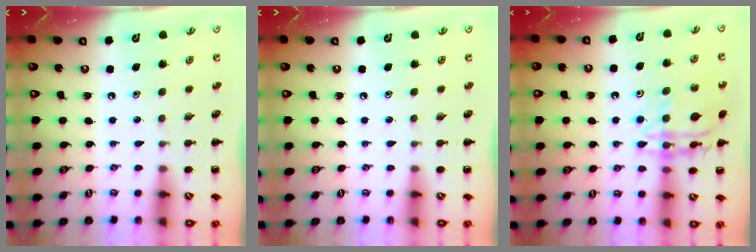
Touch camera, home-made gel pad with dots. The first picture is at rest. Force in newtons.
{"total": 0.0}
{"total": 14.3, "press": 14.2, "slide": 1.3}